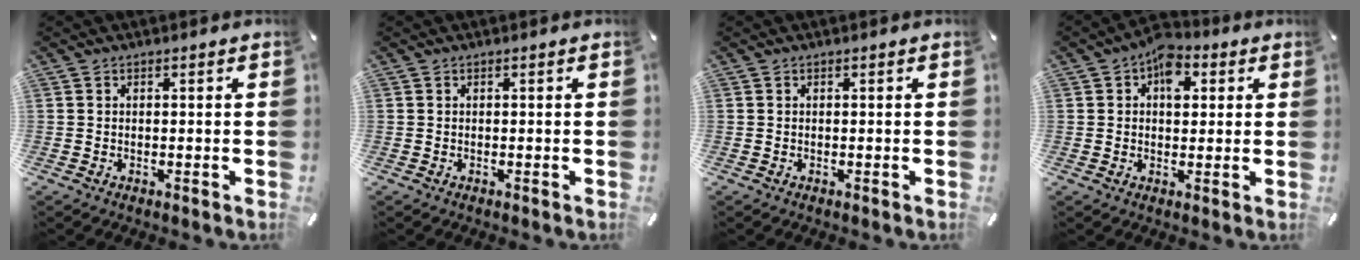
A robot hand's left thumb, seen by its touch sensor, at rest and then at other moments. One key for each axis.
{"total": 0.0}
{"total": 0.0}
{"total": 7.1, "fx": 2.4, "fy": 4.9, "fz": 4.5, "tx": -0.047, "ty": -0.004, "tz": 0.035}